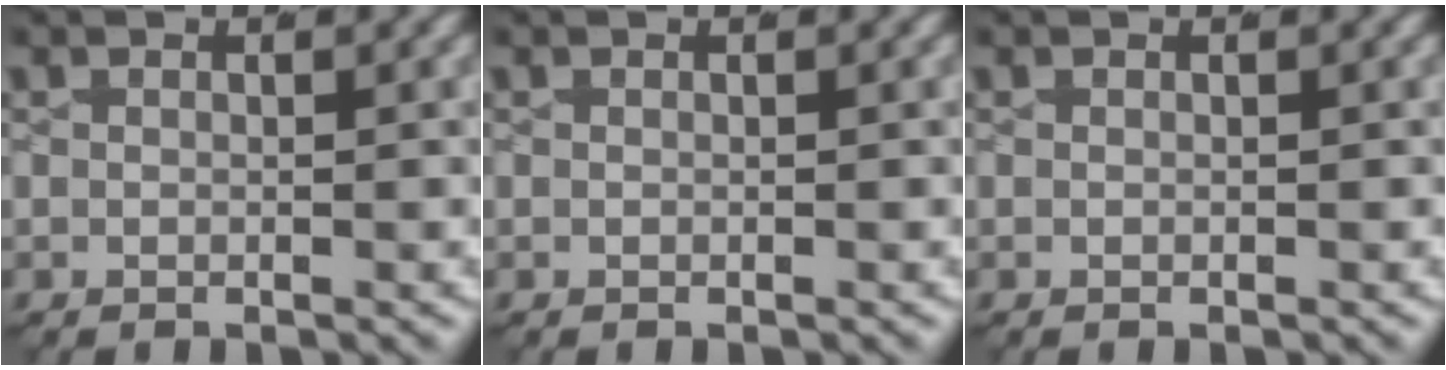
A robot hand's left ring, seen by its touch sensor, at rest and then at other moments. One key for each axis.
{"total": 0.0}
{"total": 0.0}